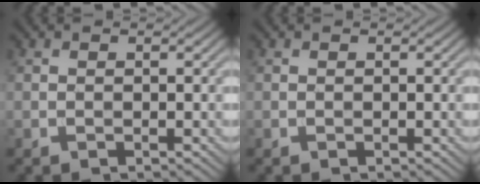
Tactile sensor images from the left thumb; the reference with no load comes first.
{"total": 0.0}